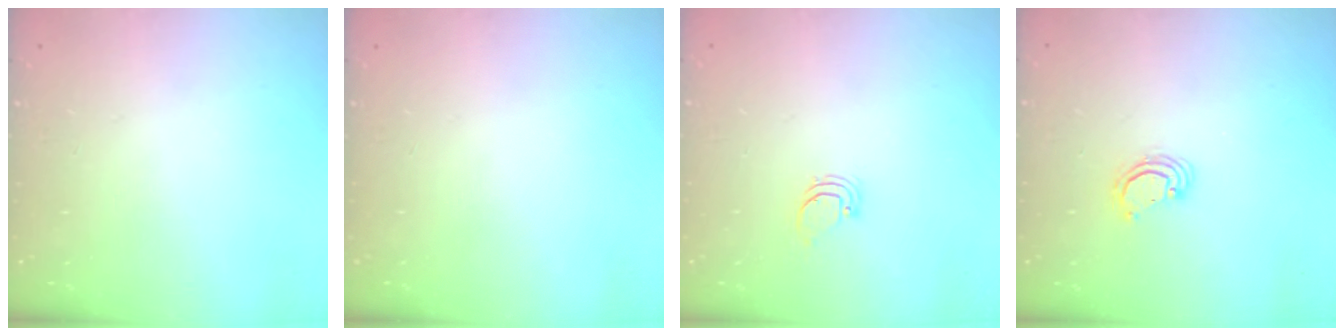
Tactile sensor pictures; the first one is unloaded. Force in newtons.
{"total": 0.0}
{"total": 0.9, "press": 0.9, "slide": 0.0}
{"total": 3.0, "press": 3.0, "slide": 0.3}